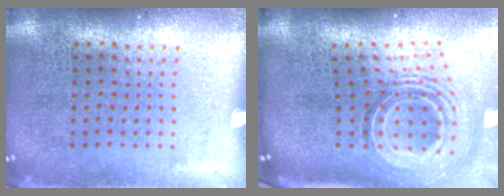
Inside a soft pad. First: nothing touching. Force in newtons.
{"total": 2.4, "press": 1.6, "slide": 1.7}